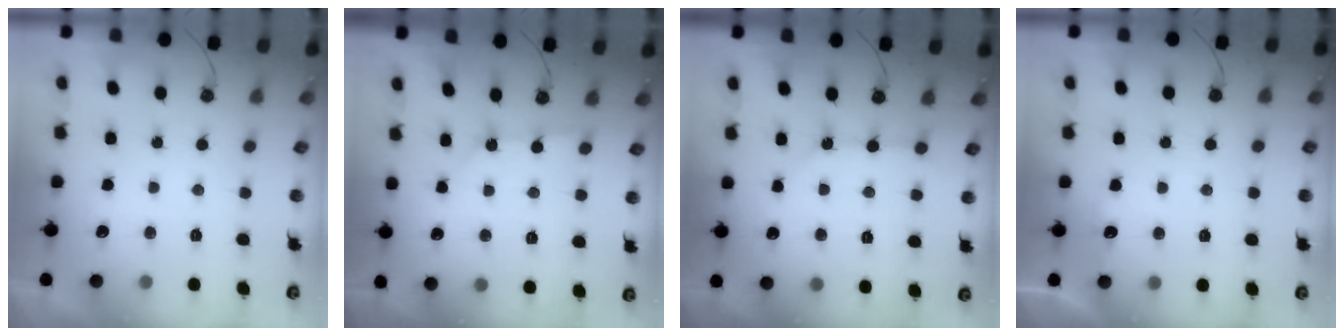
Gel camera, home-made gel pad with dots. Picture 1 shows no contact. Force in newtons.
{"total": 1.0, "press": 1.0, "slide": 0.1}
{"total": 2.0, "press": 2.0, "slide": 0.1}
{"total": 3.1, "press": 3.1, "slide": 0.4}